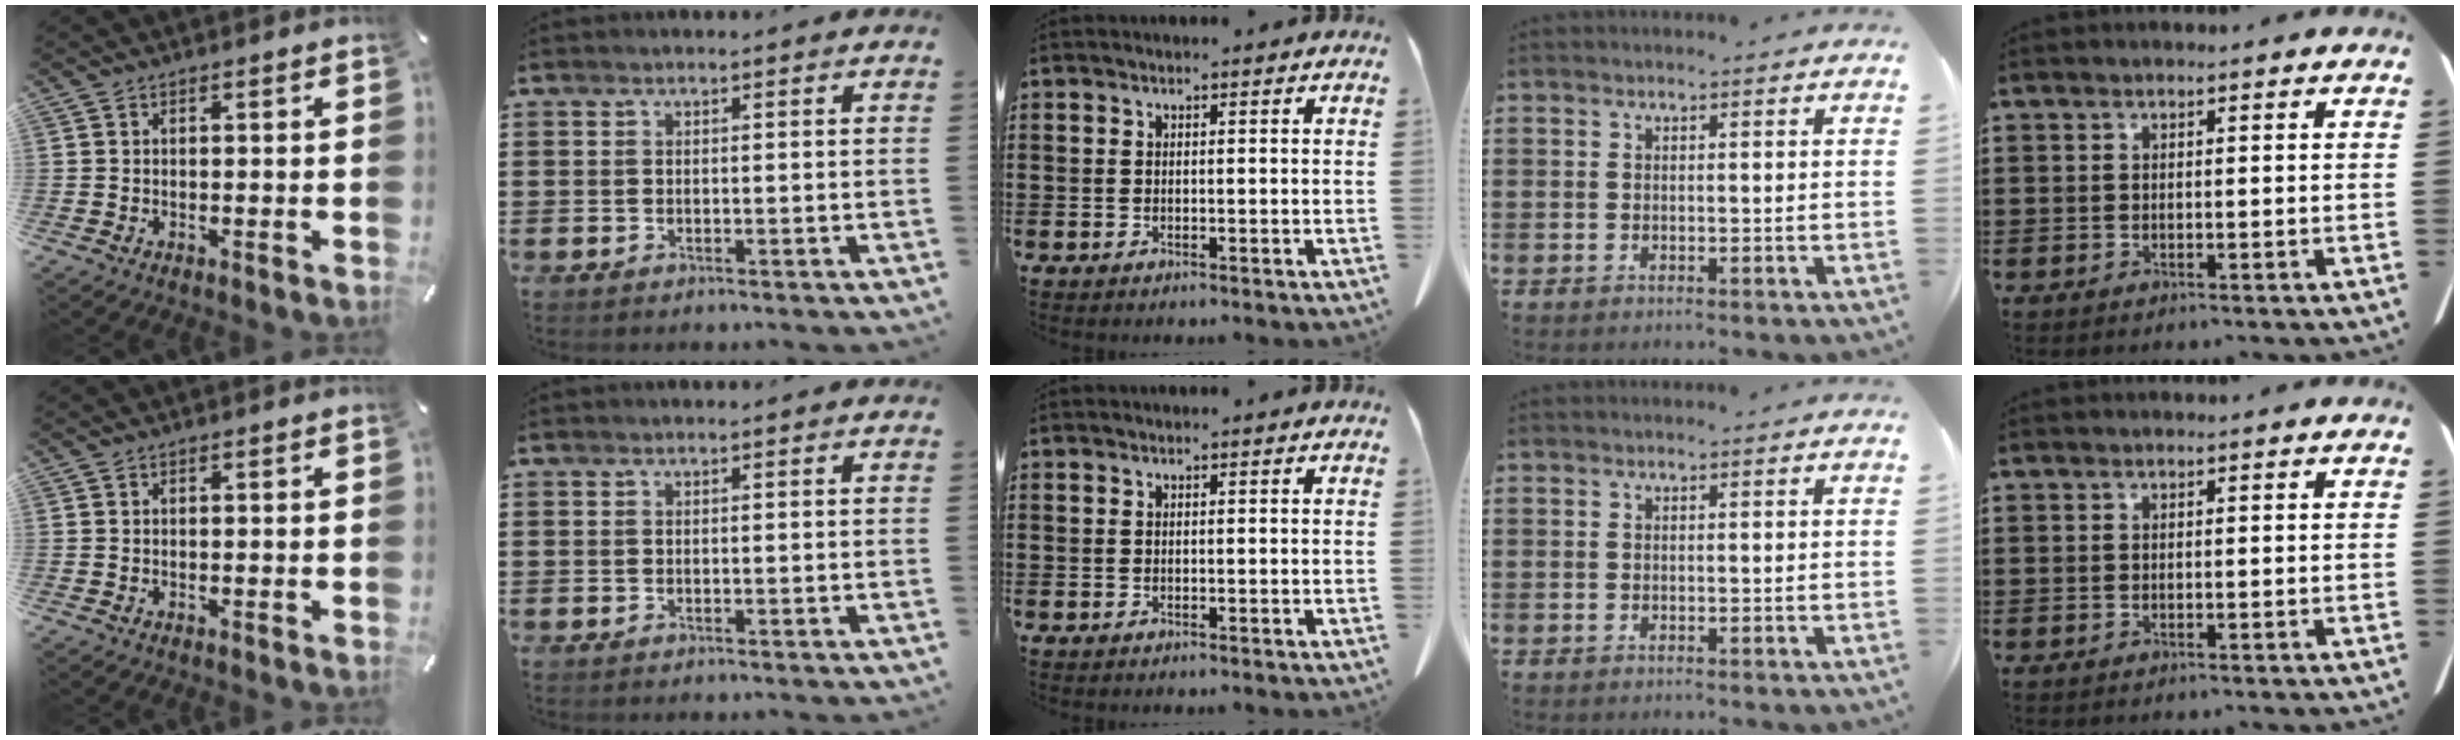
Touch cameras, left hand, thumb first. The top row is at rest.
{}